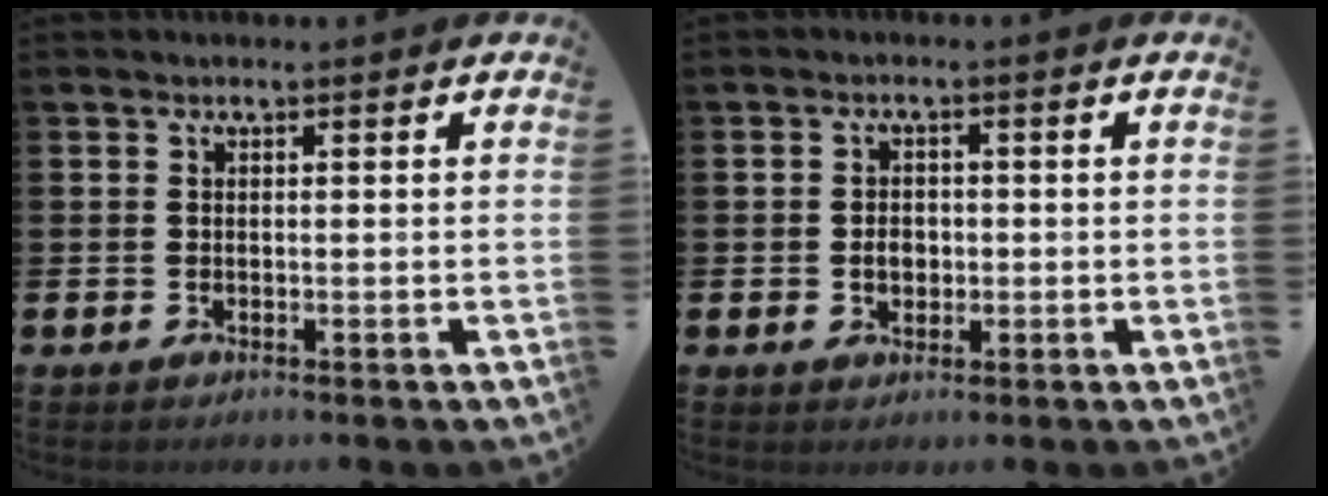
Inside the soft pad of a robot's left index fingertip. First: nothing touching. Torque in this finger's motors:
{"motor_torque": [0.17, -0.04, 0.06, 0.06]}